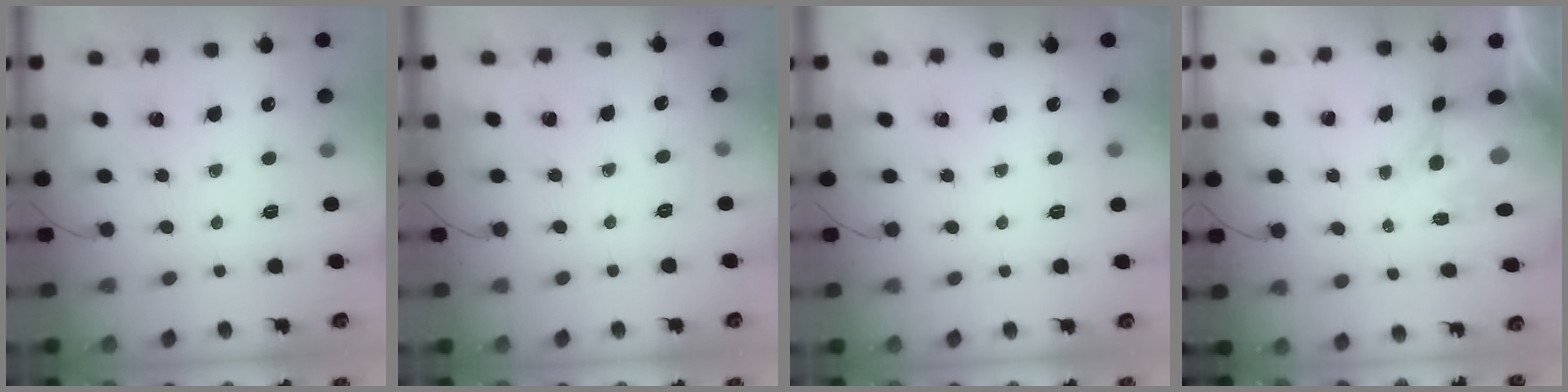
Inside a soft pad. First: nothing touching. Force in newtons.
{"total": 5.0, "press": 4.9, "slide": 1.2}
{"total": 5.0, "press": 4.8, "slide": 1.3}
{"total": 10.3, "press": 10.0, "slide": 2.5}